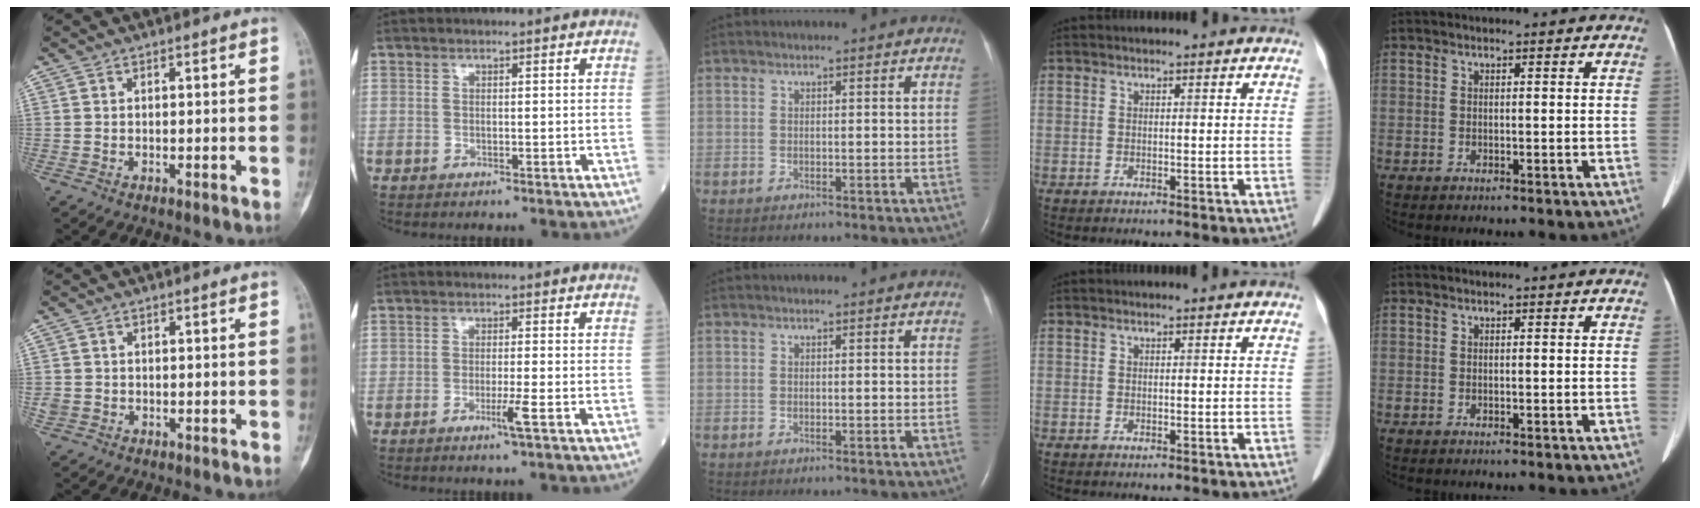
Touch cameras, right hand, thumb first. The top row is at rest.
{"thumb": {"total": 1.8, "force": [-0.2, 1.7, 0.5], "torque": [-0.007, 0.005, 0.000]}, "index": {"total": 2.7, "force": [-1.3, -0.4, 2.4], "torque": [-0.044, -0.006, -0.025]}}